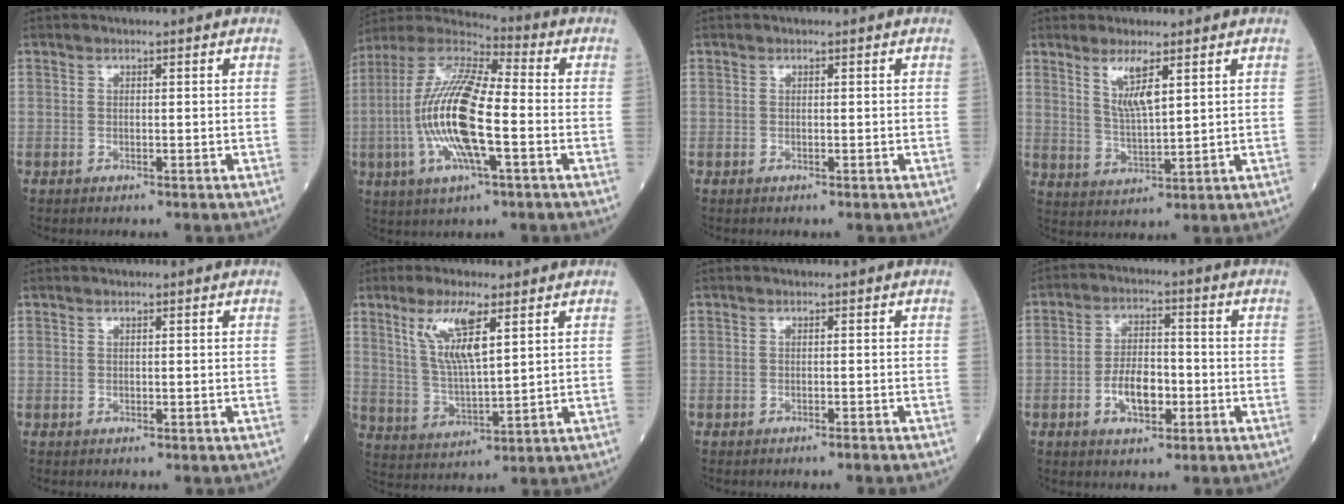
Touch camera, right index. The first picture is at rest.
{"total": 17.3, "force": [-2.8, 3.6, 16.6], "torque": [-0.346, -0.002, -0.056]}
{"total": 0.0}
{"total": 5.5, "force": [2.9, 0.6, 4.7], "torque": [-0.092, -0.011, 0.059]}
{"total": 0.0}
{"total": 9.1, "force": [4.3, 1.6, 7.8], "torque": [-0.159, -0.002, 0.088]}
{"total": 0.8, "force": [-0.7, -0.1, 0.2], "torque": [-0.005, 0.000, -0.012]}
{"total": 6.5, "force": [-2.1, 3.2, 5.3], "torque": [-0.098, 0.007, -0.035]}